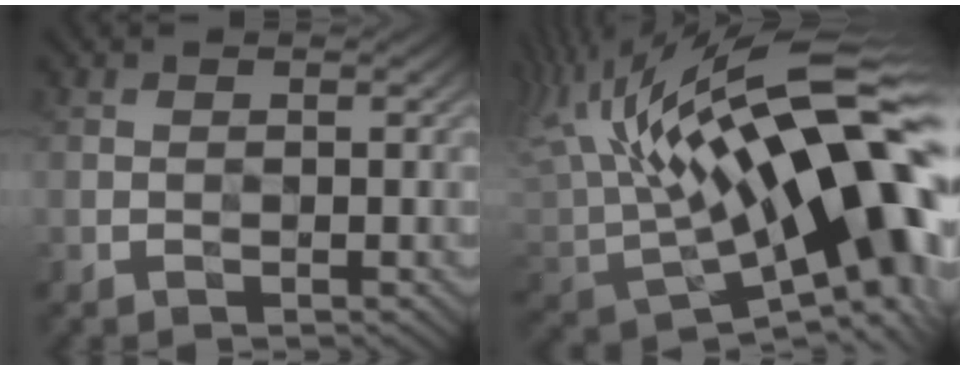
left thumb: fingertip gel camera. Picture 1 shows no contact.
{"total": 20.4, "force": [4.0, 7.6, 18.5], "torque": [-0.349, 0.014, 0.068]}